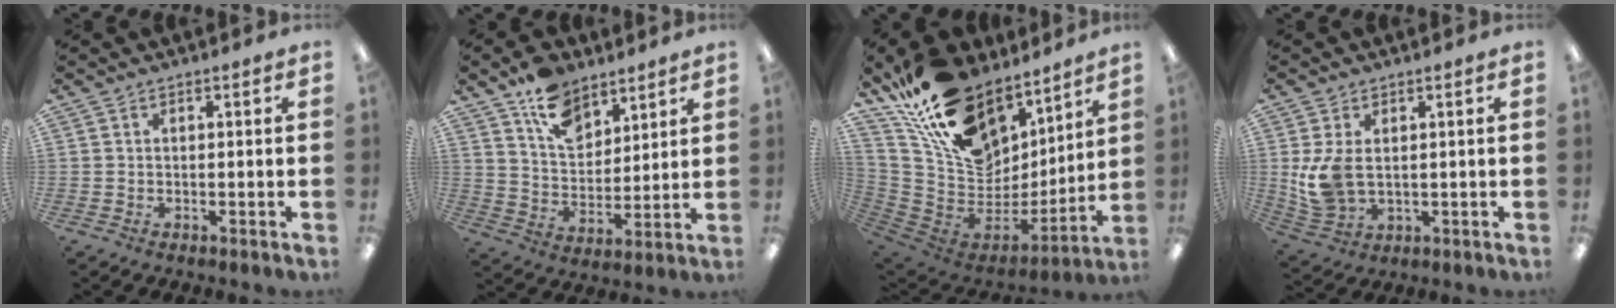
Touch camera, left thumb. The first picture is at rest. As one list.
[{"total": 12.4, "force": [8.8, 7.2, 5.1], "torque": [-0.090, -0.044, 0.164]}, {"total": 21.0, "force": [14.4, 12.4, 9.0], "torque": [-0.169, -0.106, 0.277]}, {"total": 8.1, "force": [1.1, 5.2, 6.2], "torque": [-0.135, -0.007, 0.021]}]